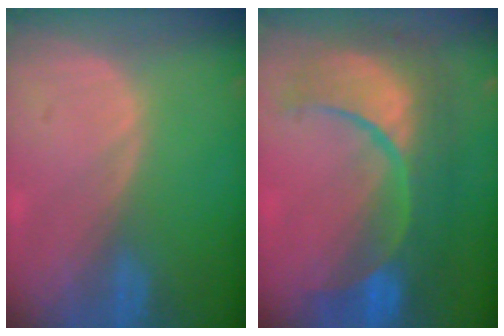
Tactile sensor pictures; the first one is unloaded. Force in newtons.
{"total": 12.1, "press": 12.0, "slide": 1.5}